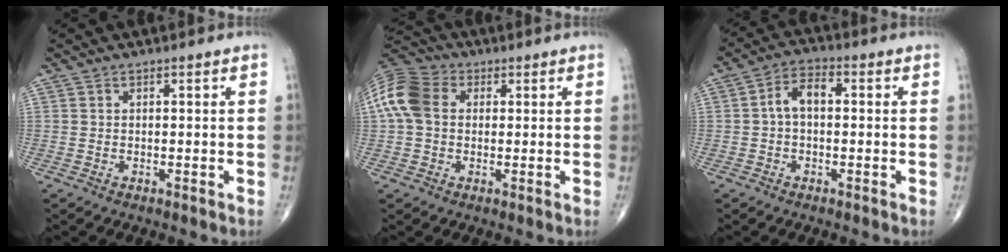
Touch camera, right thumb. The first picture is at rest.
{"total": 10.6, "force": [1.5, 7.9, 6.9], "torque": [-0.143, 0.026, 0.018]}
{"total": 5.6, "force": [0.1, 3.3, 4.5], "torque": [-0.073, 0.022, -0.008]}